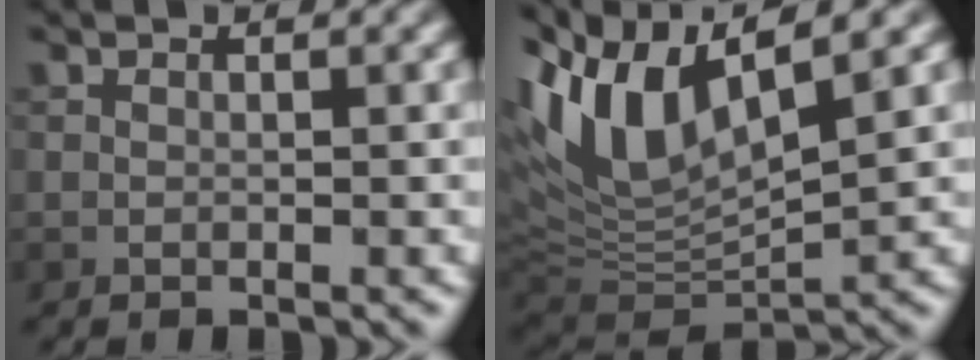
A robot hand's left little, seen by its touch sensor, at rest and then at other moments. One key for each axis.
{"total": 10.1, "fx": 4.4, "fy": 3.7, "fz": 8.3, "tx": -0.177, "ty": 0.010, "tz": 0.079}